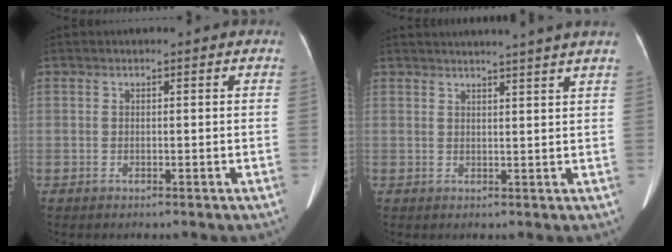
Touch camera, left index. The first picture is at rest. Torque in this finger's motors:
{"motor_torque": [0.77, -1.37, 0.20, 0.09]}